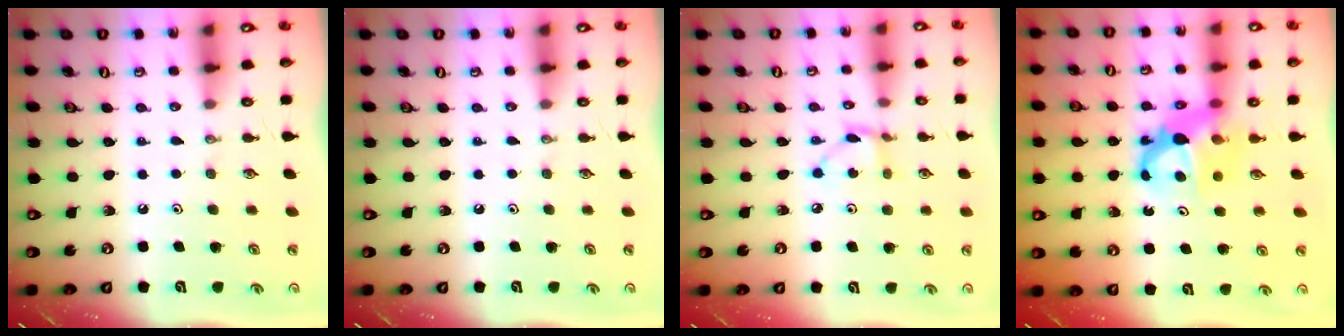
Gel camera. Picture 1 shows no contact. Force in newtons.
{"total": 0.0}
{"total": 3.8, "press": 3.8, "slide": 0.2}
{"total": 6.8, "press": 6.7, "slide": 0.4}